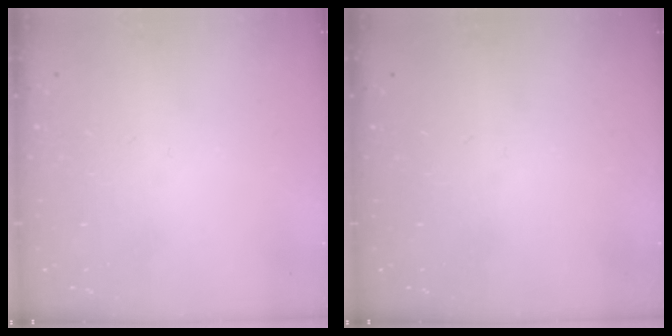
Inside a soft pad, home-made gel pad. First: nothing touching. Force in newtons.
{"total": 0.0}